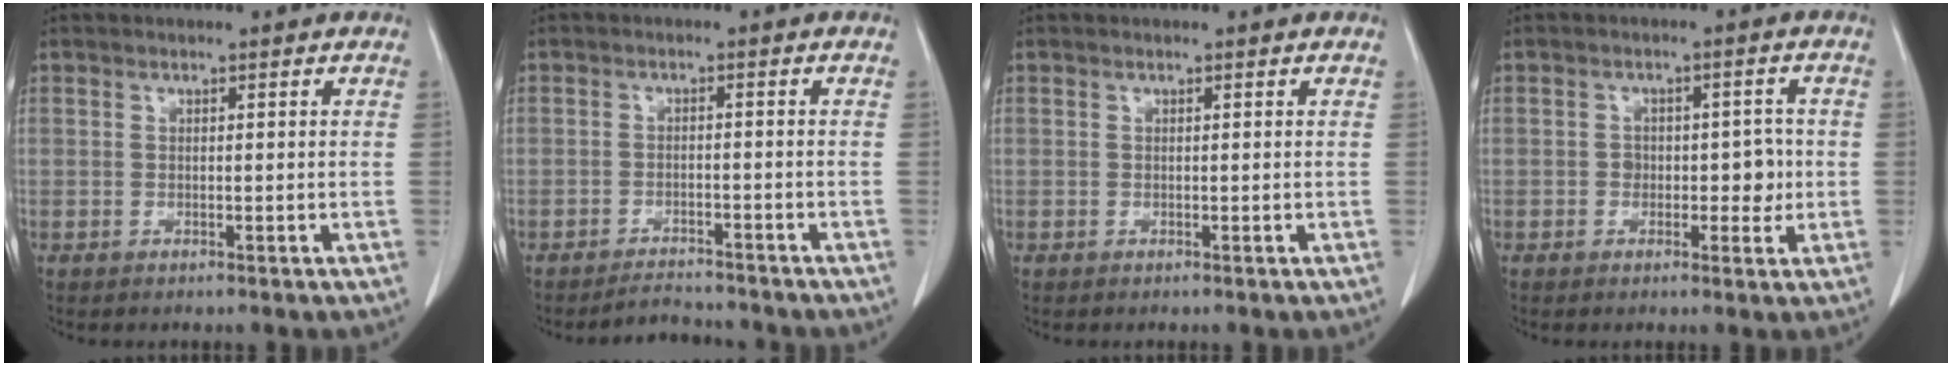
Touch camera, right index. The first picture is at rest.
{"total": 3.6, "force": [-3.5, 0.7, -0.1], "torque": [0.001, -0.005, -0.055]}
{"total": 0.0}
{"total": 4.0, "force": [-0.5, 2.7, 2.9], "torque": [-0.027, 0.014, -0.003]}